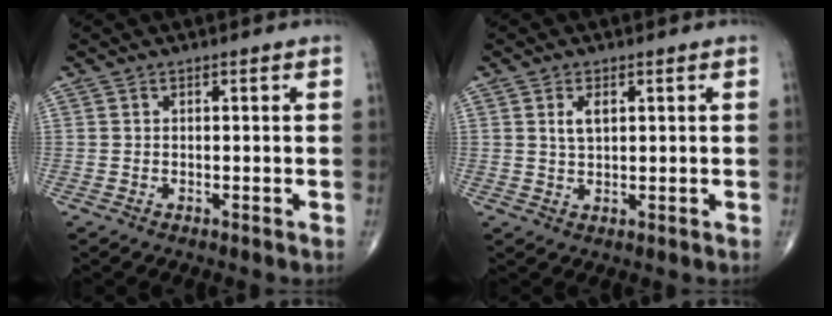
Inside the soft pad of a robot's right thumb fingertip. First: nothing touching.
{"total": 2.9, "force": [1.0, 1.5, 2.3], "torque": [-0.039, -0.003, 0.021]}